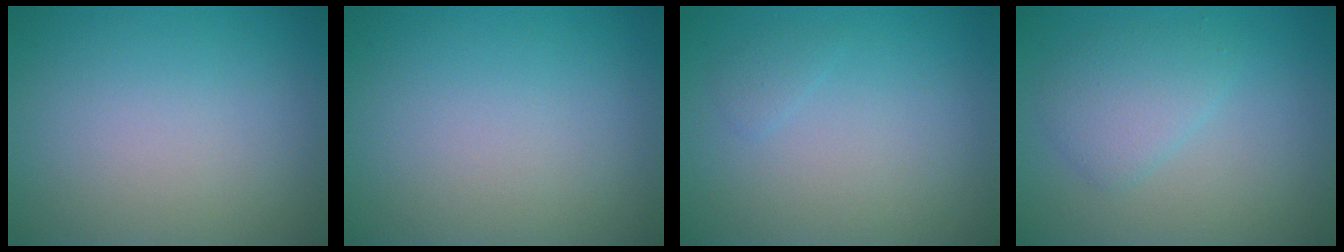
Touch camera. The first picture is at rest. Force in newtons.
{"total": 0.0}
{"total": 0.7, "press": 0.7, "slide": 0.0}
{"total": 2.7, "press": 2.7, "slide": 0.2}